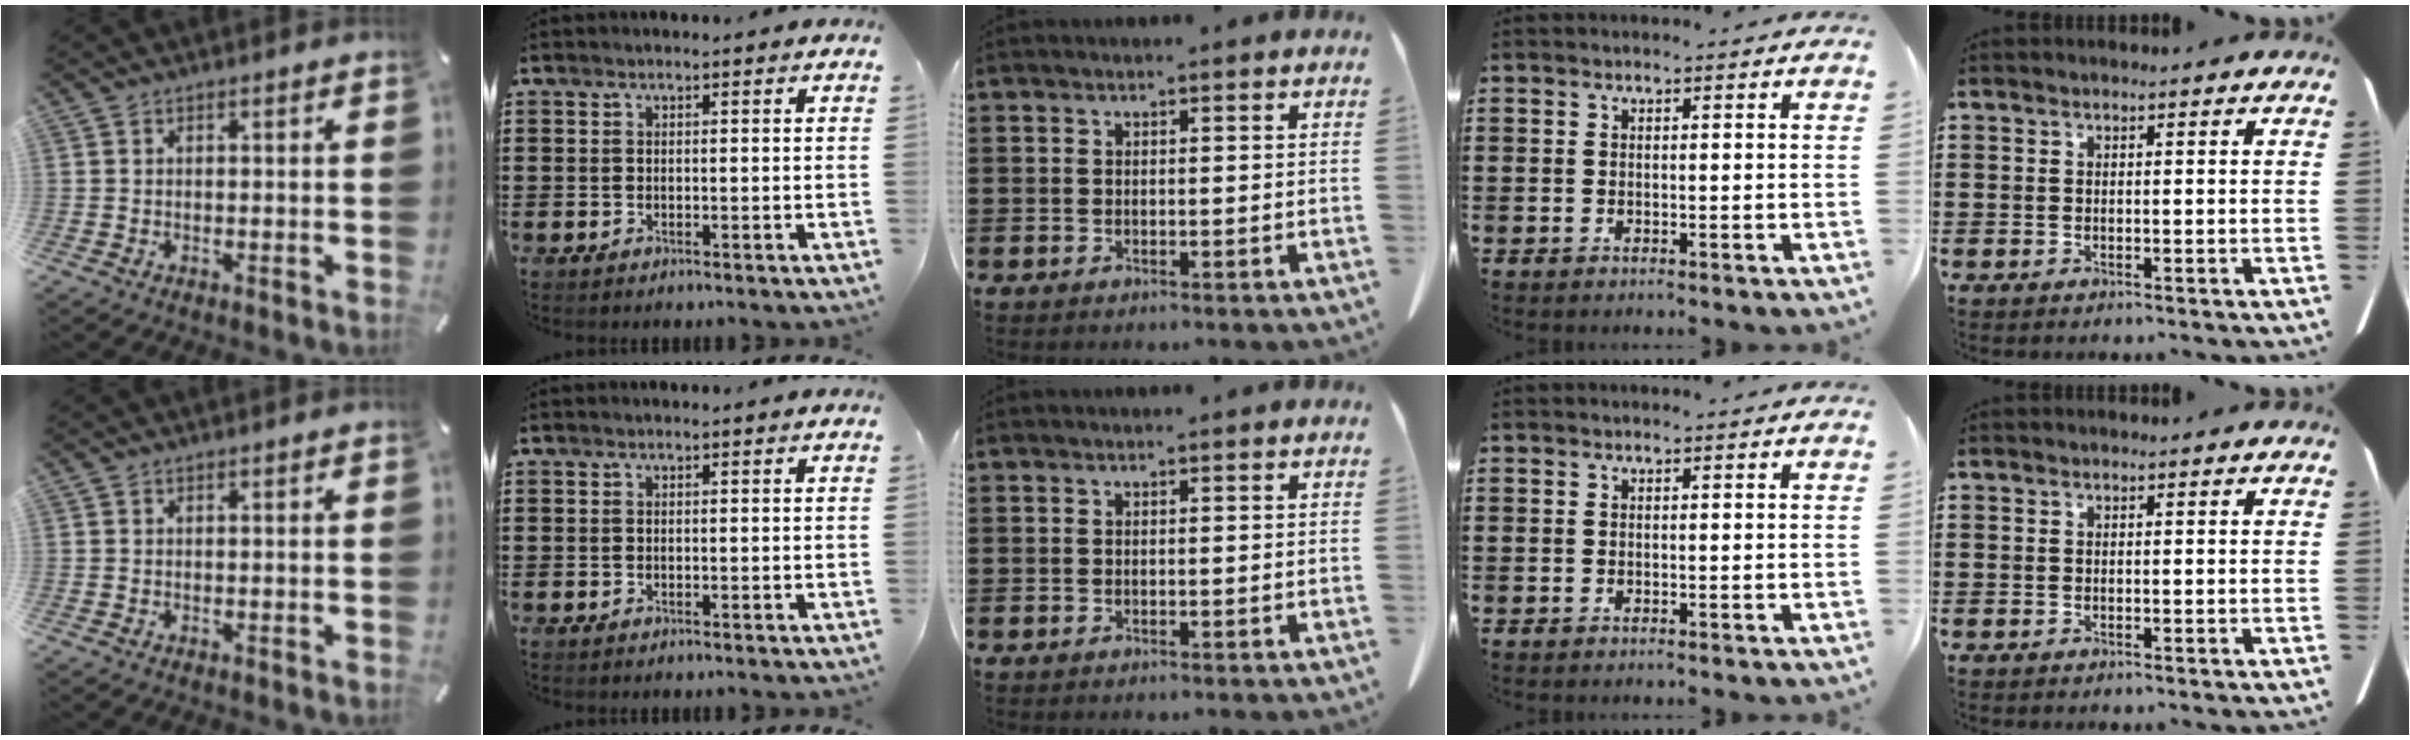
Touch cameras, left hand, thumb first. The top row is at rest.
{}